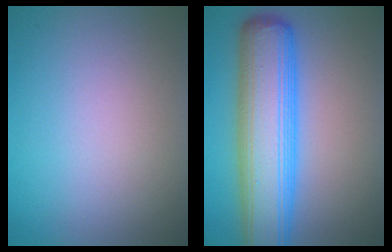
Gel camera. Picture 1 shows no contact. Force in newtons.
{"total": 10.2, "press": 10.2, "slide": 0.3}